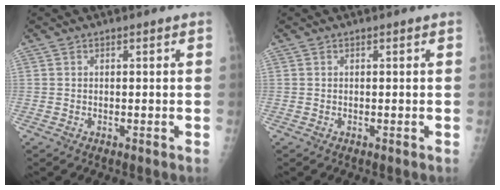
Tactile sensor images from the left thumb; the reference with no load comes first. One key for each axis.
{"total": 0.0}